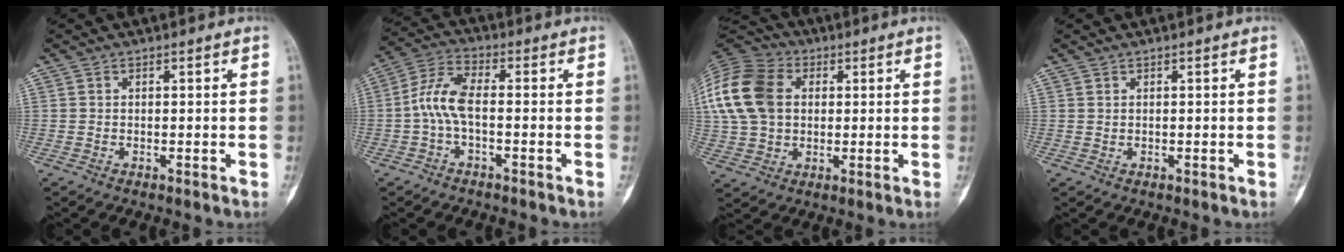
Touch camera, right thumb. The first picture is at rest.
{"total": 7.1, "force": [-1.0, 3.0, 6.4], "torque": [-0.138, 0.030, -0.027]}
{"total": 18.9, "force": [3.3, 13.9, 12.3], "torque": [-0.264, 0.023, 0.060]}
{"total": 0.0}